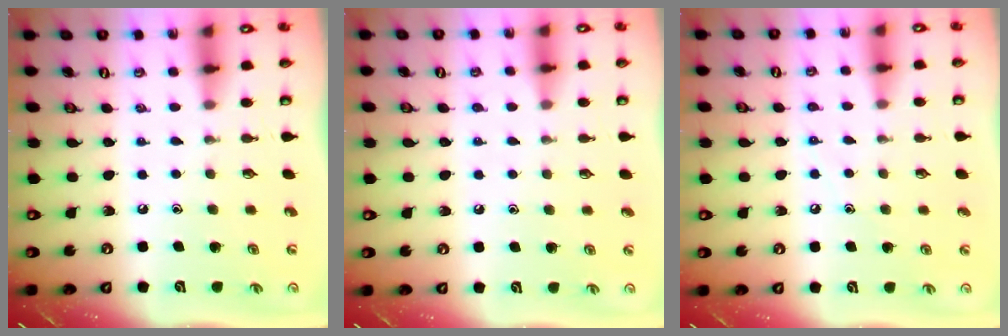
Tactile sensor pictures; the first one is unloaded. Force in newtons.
{"total": 3.9, "press": 3.8, "slide": 0.5}
{"total": 5.4, "press": 5.4, "slide": 0.7}